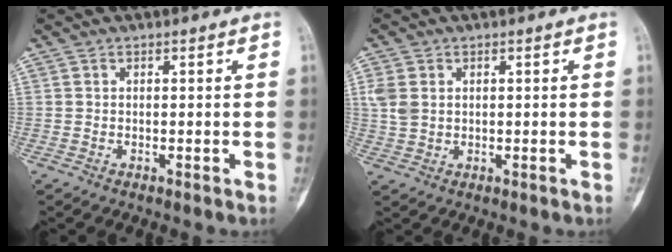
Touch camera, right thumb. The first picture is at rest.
{"total": 4.1, "force": [1.0, 3.0, 2.6], "torque": [-0.054, 0.001, 0.024]}